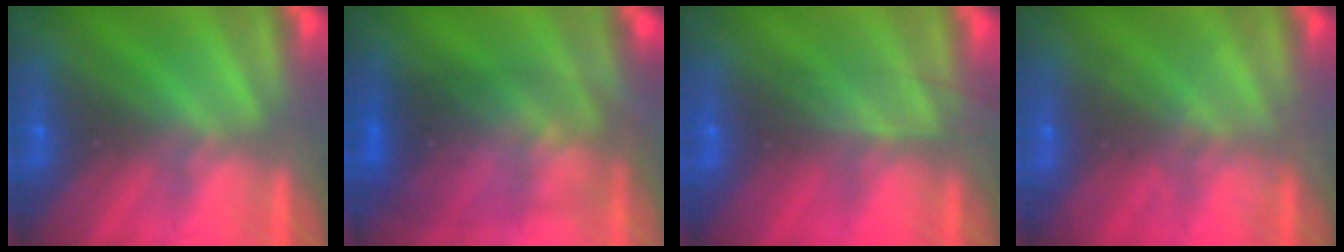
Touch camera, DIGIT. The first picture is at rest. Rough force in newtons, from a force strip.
{"total": 2.8}
{"total": 2.5}
{"total": 2.0}